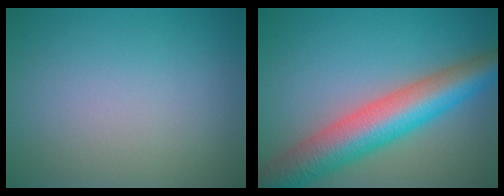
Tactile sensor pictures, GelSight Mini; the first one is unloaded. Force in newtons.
{"total": 9.4, "press": 9.4, "slide": 0.1}